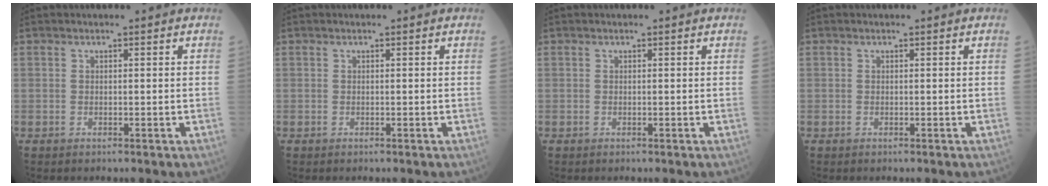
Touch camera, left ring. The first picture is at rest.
{"total": 0.0}
{"total": 0.0}
{"total": 0.0}